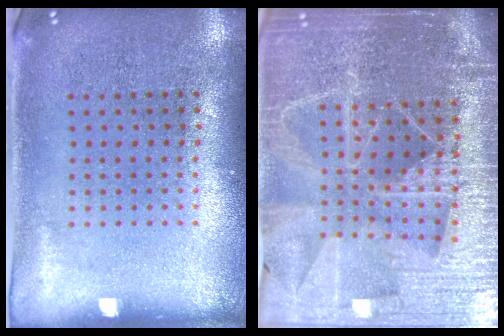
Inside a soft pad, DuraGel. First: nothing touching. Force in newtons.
{"total": 5.4, "press": 4.8, "slide": 2.4}